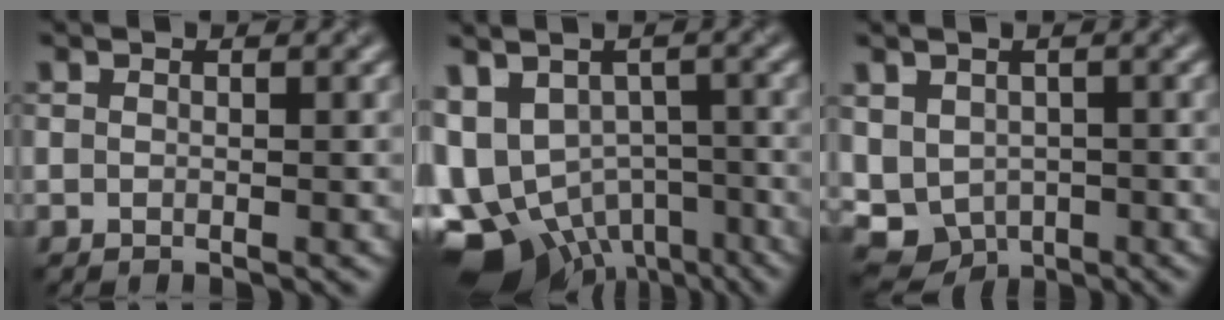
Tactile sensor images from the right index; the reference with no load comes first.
{"total": 11.3, "force": [-5.2, 7.5, 6.7], "torque": [-0.124, -0.023, -0.070]}
{"total": 6.4, "force": [-1.2, 5.2, 3.5], "torque": [-0.073, -0.019, -0.004]}